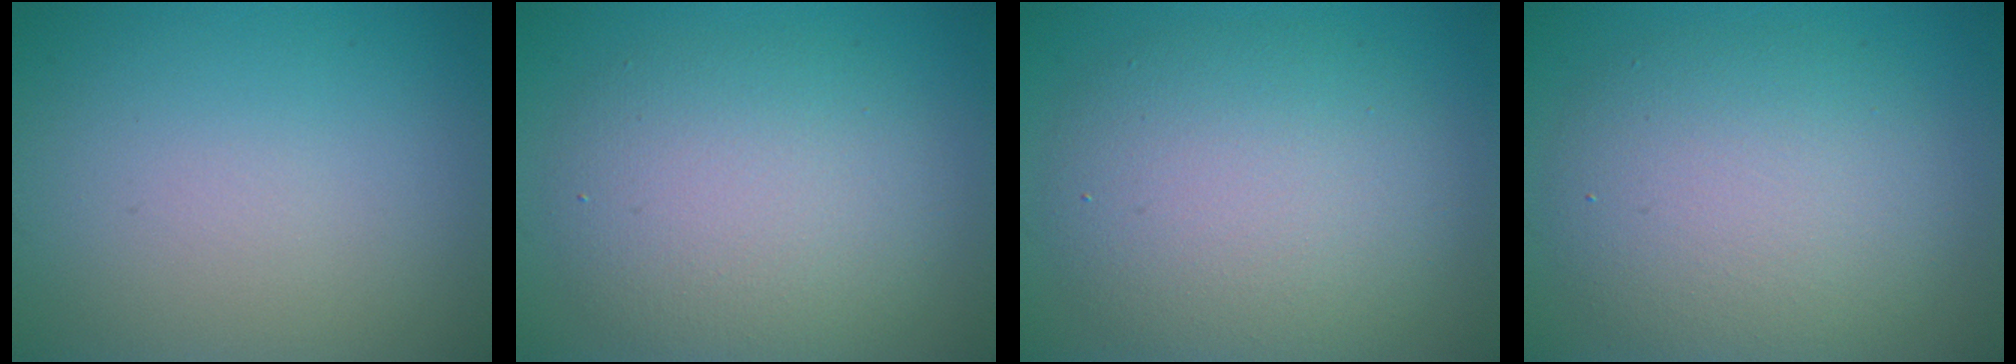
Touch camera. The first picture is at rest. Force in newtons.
{"total": 6.3, "press": 6.3, "slide": 0.3}
{"total": 7.1, "press": 7.1, "slide": 0.4}
{"total": 6.8, "press": 6.8, "slide": 0.4}